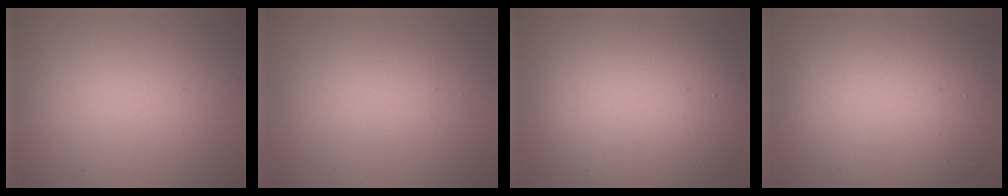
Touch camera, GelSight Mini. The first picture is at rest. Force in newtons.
{"total": 1.2, "press": 1.2, "slide": 0.1}
{"total": 12.4, "press": 12.4, "slide": 0.6}
{"total": 11.5, "press": 11.4, "slide": 0.8}